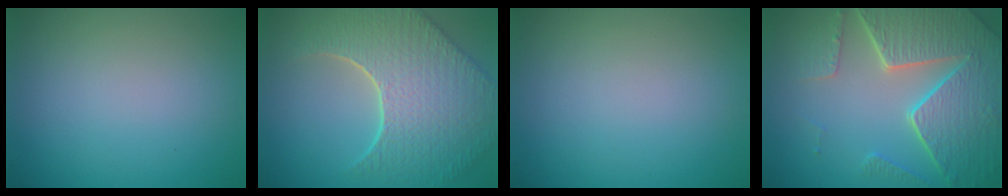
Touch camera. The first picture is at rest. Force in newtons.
{"total": 8.9, "press": 6.5, "slide": 6.1}
{"total": 0.0}
{"total": 8.4, "press": 6.2, "slide": 5.8}